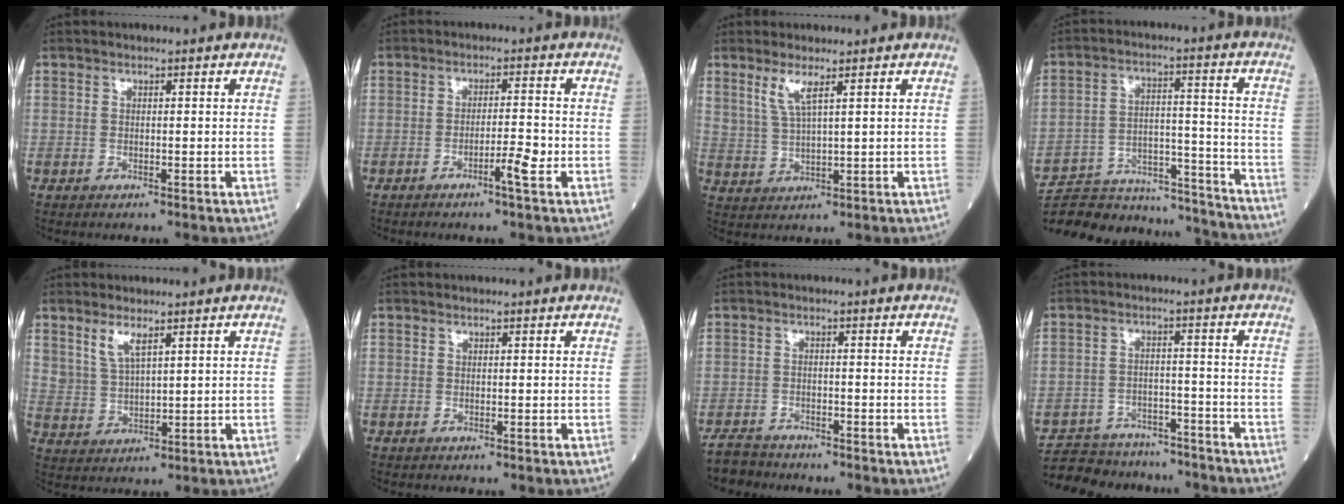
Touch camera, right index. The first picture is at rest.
{"total": 3.5, "force": [-1.7, -0.2, 3.0], "torque": [-0.052, -0.003, -0.029]}
{"total": 3.9, "force": [2.4, 0.3, 3.1], "torque": [-0.069, -0.004, 0.054]}
{"total": 23.8, "force": [-22.6, 4.5, 6.0], "torque": [-0.105, 0.009, -0.323]}
{"total": 3.7, "force": [2.6, 0.7, 2.6], "torque": [-0.057, -0.010, 0.058]}
{"total": 0.0}
{"total": 4.1, "force": [-3.9, 1.3, -0.2], "torque": [-0.003, -0.009, -0.072]}
{"total": 15.7, "force": [-14.4, 5.1, 3.9], "torque": [-0.082, 0.013, -0.199]}